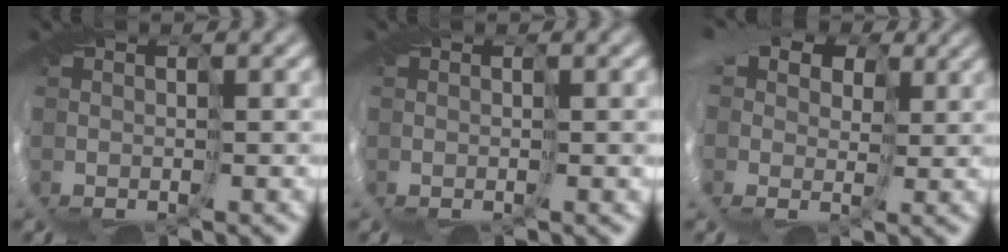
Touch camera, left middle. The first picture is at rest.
{"total": 0.9, "force": [-0.1, 0.3, 0.8], "torque": [-0.013, 0.001, -0.004]}
{"total": 11.5, "force": [4.8, 8.5, 6.0], "torque": [-0.145, 0.033, 0.047]}